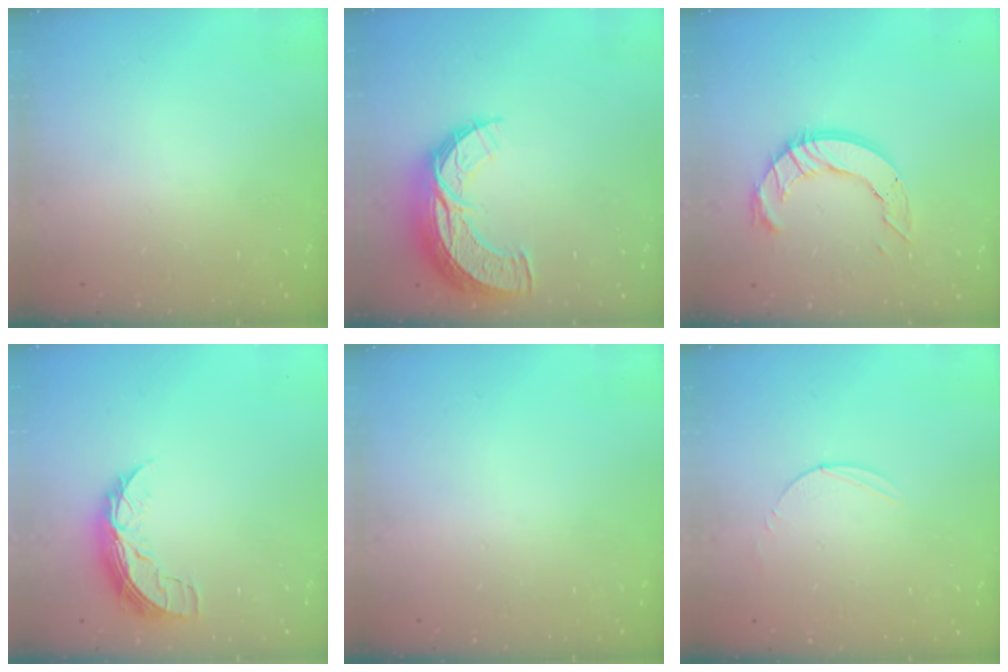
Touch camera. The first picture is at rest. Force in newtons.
{"total": 12.8, "press": 12.7, "slide": 1.0}
{"total": 10.6, "press": 10.5, "slide": 0.9}
{"total": 7.9, "press": 7.9, "slide": 0.6}
{"total": 0.0}
{"total": 3.0, "press": 3.0, "slide": 0.3}